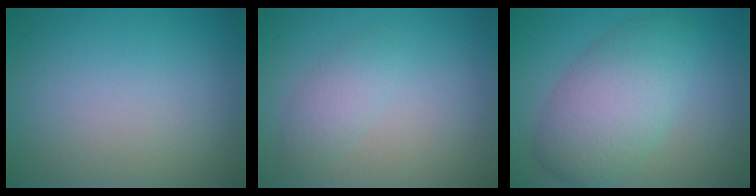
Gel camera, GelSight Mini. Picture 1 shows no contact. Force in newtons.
{"total": 1.8, "press": 1.8, "slide": 0.1}
{"total": 6.4, "press": 6.4, "slide": 0.3}